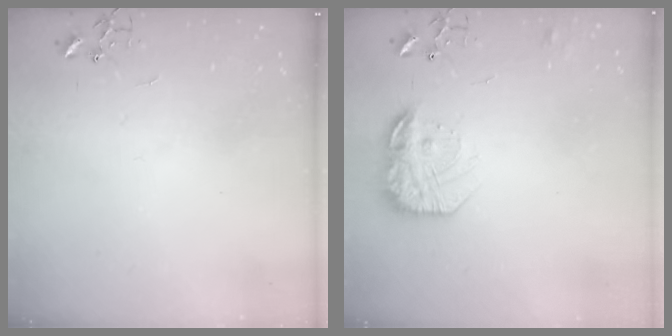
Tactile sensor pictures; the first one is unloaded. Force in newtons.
{"total": 17.3, "press": 17.2, "slide": 1.2}